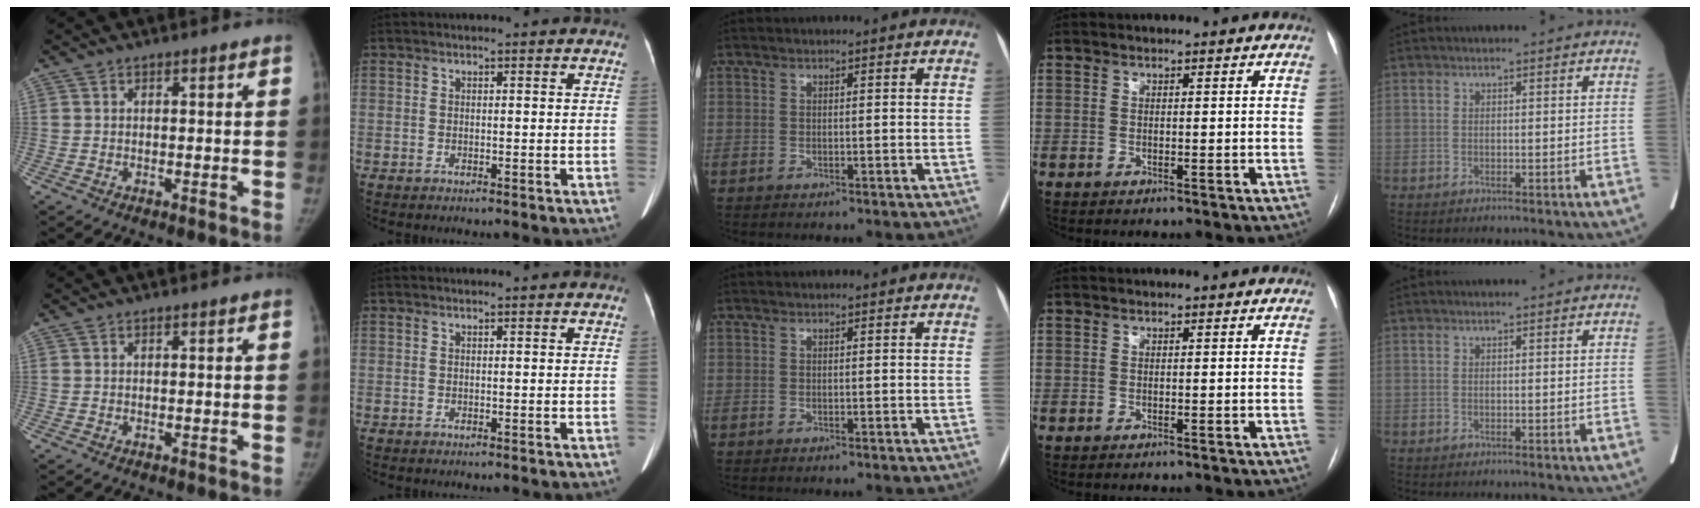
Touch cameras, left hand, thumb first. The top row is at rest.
{}